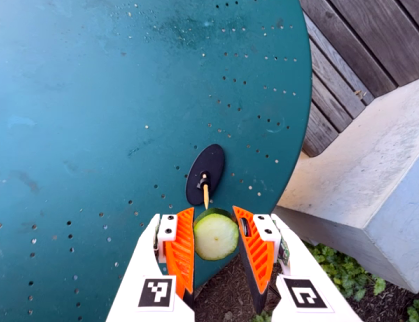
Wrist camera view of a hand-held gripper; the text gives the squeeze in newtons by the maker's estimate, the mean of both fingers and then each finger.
{"total": 14.3, "left": 14.3, "right": 14.3}